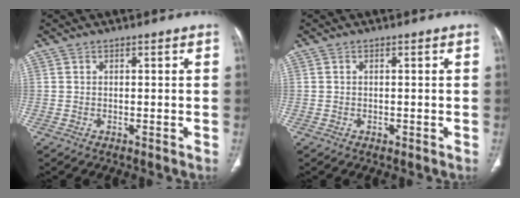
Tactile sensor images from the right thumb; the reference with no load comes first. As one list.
[{"total": 0.6, "force": [-0.2, 0.5, 0.3], "torque": [-0.006, 0.000, -0.003]}]